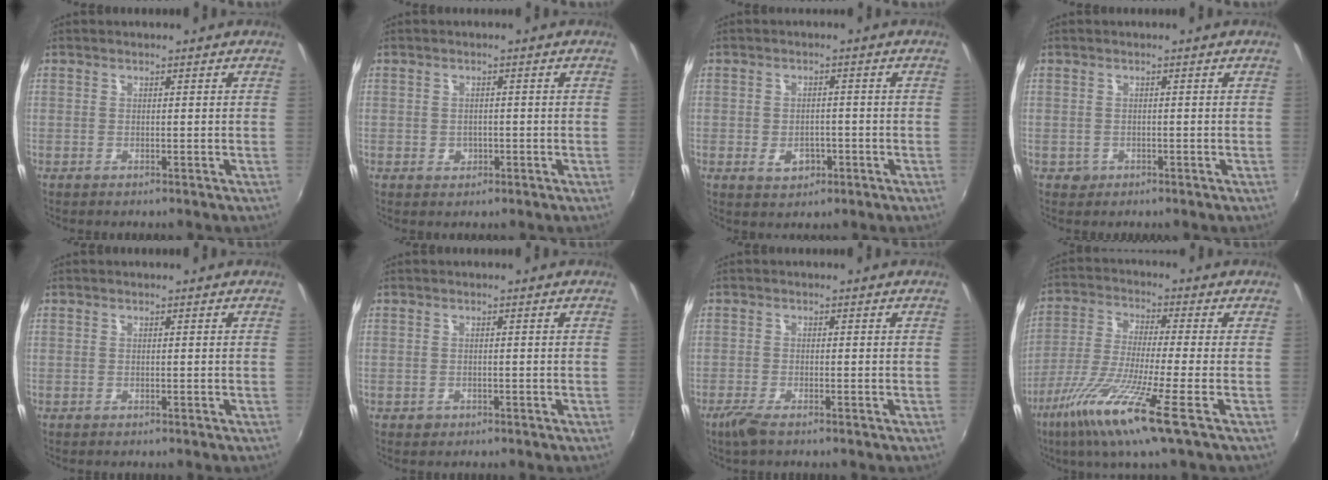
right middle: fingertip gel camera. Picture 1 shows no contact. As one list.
[{"total": 2.1, "force": [-0.6, 1.8, 0.7], "torque": [-0.012, -0.002, -0.008]}, {"total": 4.2, "force": [-1.7, 3.1, 2.4], "torque": [-0.046, -0.003, -0.021]}, {"total": 1.5, "force": [-0.6, 1.3, 0.3], "torque": [-0.007, -0.002, -0.006]}, {"total": 0.0}, {"total": 1.0, "force": [-0.5, 0.9, 0.2], "torque": [-0.005, -0.002, -0.005]}, {"total": 3.2, "force": [-2.2, 0.5, 2.2], "torque": [-0.057, -0.009, -0.045]}, {"total": 13.6, "force": [-6.8, 0.1, 11.8], "torque": [-0.259, -0.028, -0.135]}]